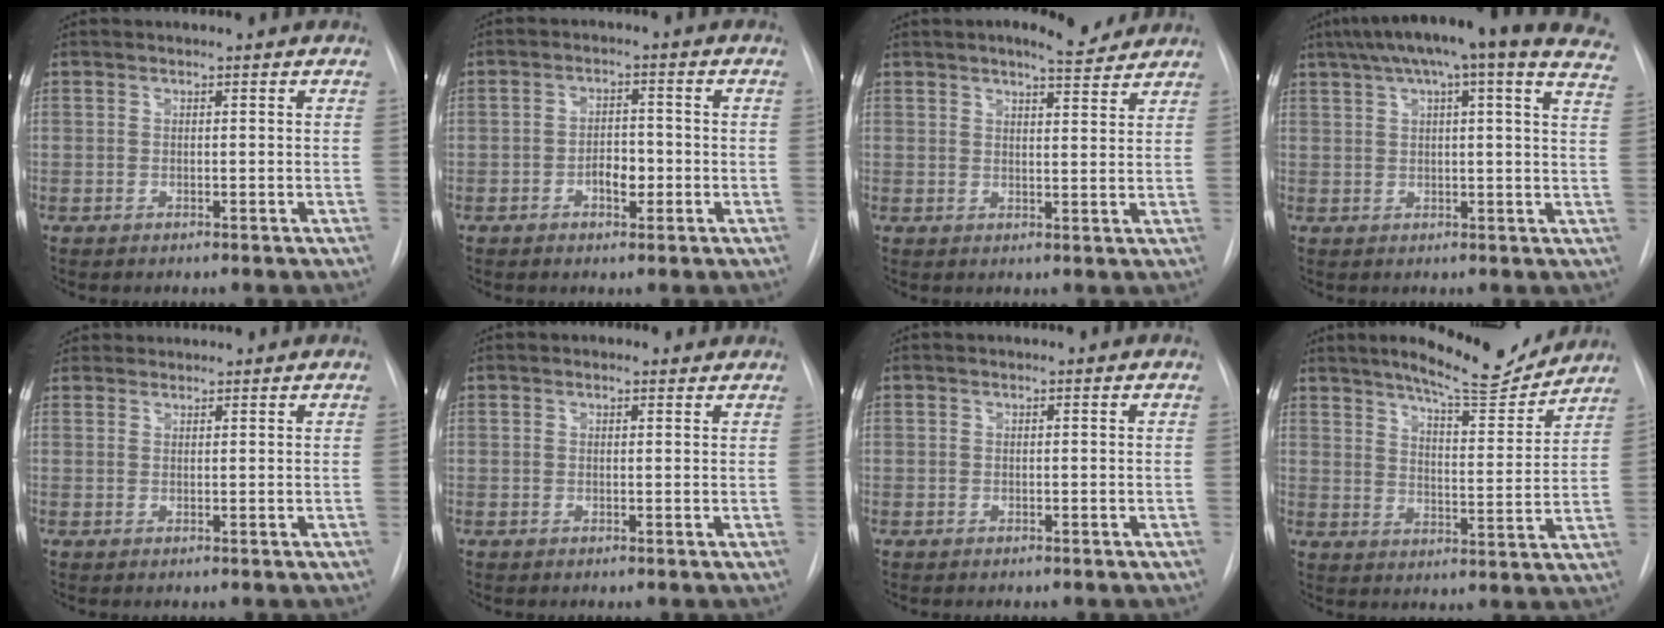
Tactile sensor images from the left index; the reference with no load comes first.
{"total": 3.6, "force": [-1.3, 1.9, 2.8], "torque": [-0.041, 0.007, -0.020]}
{"total": 6.6, "force": [5.6, 1.4, 3.1], "torque": [-0.044, 0.005, 0.070]}
{"total": 25.1, "force": [19.8, 2.4, 15.3], "torque": [-0.215, 0.017, 0.236]}
{"total": 4.2, "force": [3.9, 1.6, 0.4], "torque": [-0.004, 0.032, 0.069]}
{"total": 1.6, "force": [1.1, 0.8, 0.8], "torque": [-0.016, 0.010, 0.013]}
{"total": 0.0}
{"total": 12.4, "force": [11.3, 1.4, 4.9], "torque": [-0.071, -0.018, 0.159]}